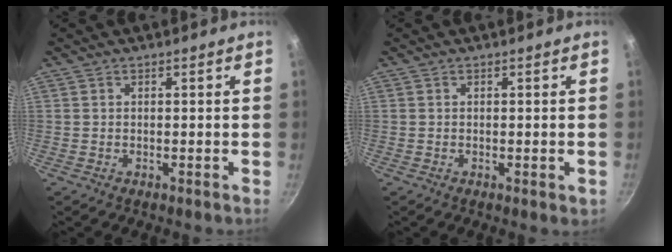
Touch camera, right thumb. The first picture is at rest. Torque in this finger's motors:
{"motor_torque": [-0.41, -0.24, -0.24, -0.18, 0.01]}